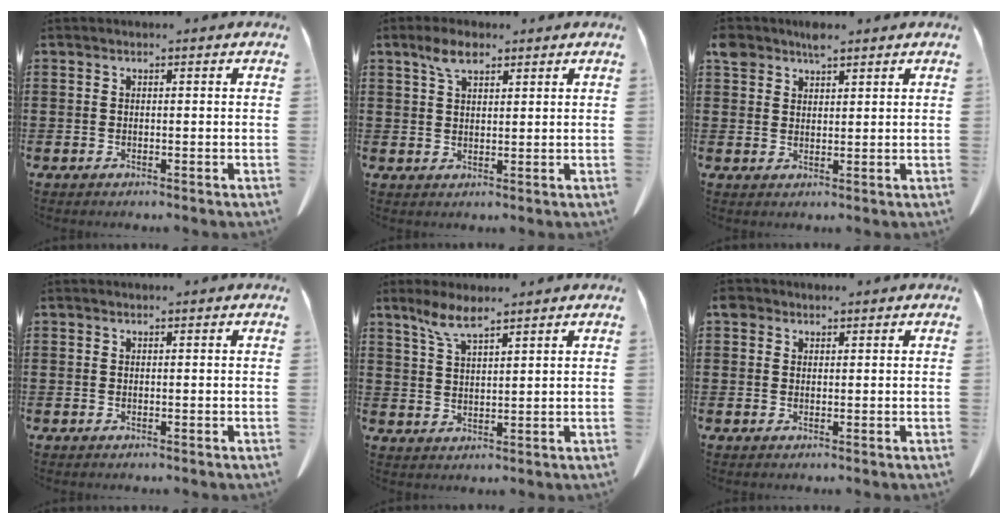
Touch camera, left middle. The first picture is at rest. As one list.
[{"total": 4.3, "force": [2.7, 1.6, 2.9], "torque": [-0.063, 0.004, 0.050]}, {"total": 3.3, "force": [2.8, 1.4, 1.3], "torque": [-0.026, -0.002, 0.053]}, {"total": 0.0}, {"total": 5.1, "force": [3.7, 0.7, 3.4], "torque": [-0.076, -0.003, 0.067]}, {"total": 1.4, "force": [1.0, 0.9, 0.4], "torque": [-0.014, 0.002, 0.021]}]